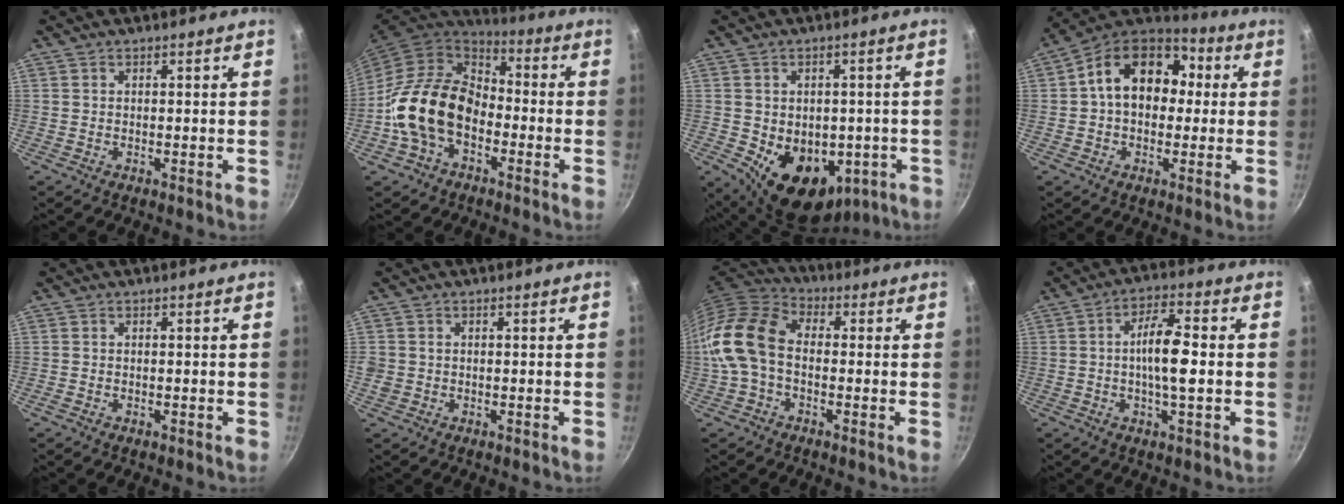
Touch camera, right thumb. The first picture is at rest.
{"total": 16.6, "force": [-4.0, 11.7, 11.2], "torque": [-0.167, 0.042, -0.088]}
{"total": 14.3, "force": [-3.0, 10.6, 9.1], "torque": [-0.101, -0.005, -0.017]}
{"total": 16.4, "force": [2.2, 12.0, 10.9], "torque": [-0.133, 0.036, 0.017]}
{"total": 0.0}
{"total": 2.1, "force": [-0.2, 2.0, 0.8], "torque": [-0.014, 0.002, -0.003]}
{"total": 13.2, "force": [-1.5, 9.1, 9.4], "torque": [-0.168, 0.038, -0.049]}
{"total": 8.8, "force": [-0.4, 2.7, 8.4], "torque": [-0.146, 0.016, -0.014]}